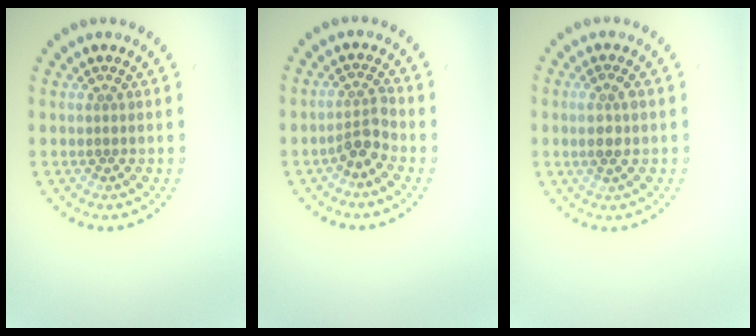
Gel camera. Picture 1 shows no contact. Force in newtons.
{"total": 2.4, "press": 1.8, "slide": 1.6}
{"total": 2.1, "press": 1.9, "slide": 0.9}